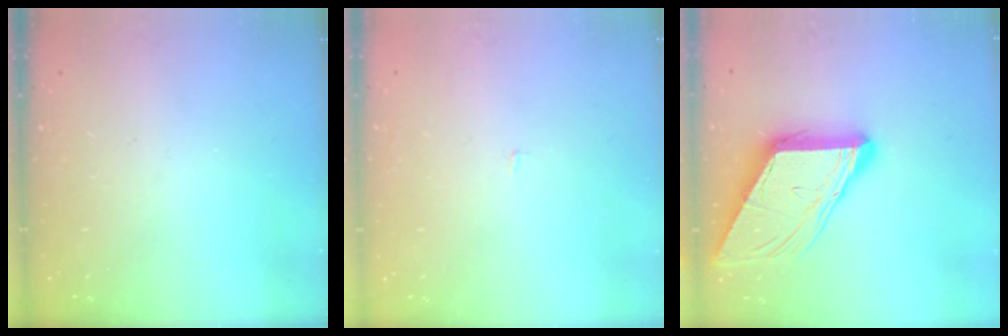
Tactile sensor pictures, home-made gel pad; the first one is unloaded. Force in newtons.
{"total": 1.2, "press": 1.2, "slide": 0.1}
{"total": 11.8, "press": 11.7, "slide": 1.2}